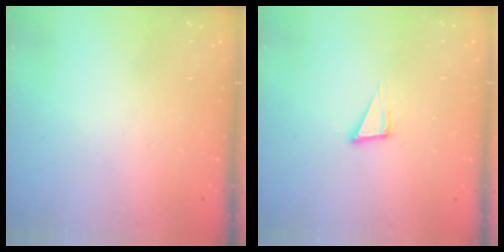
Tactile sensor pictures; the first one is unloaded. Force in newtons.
{"total": 4.3, "press": 3.1, "slide": 3.0}